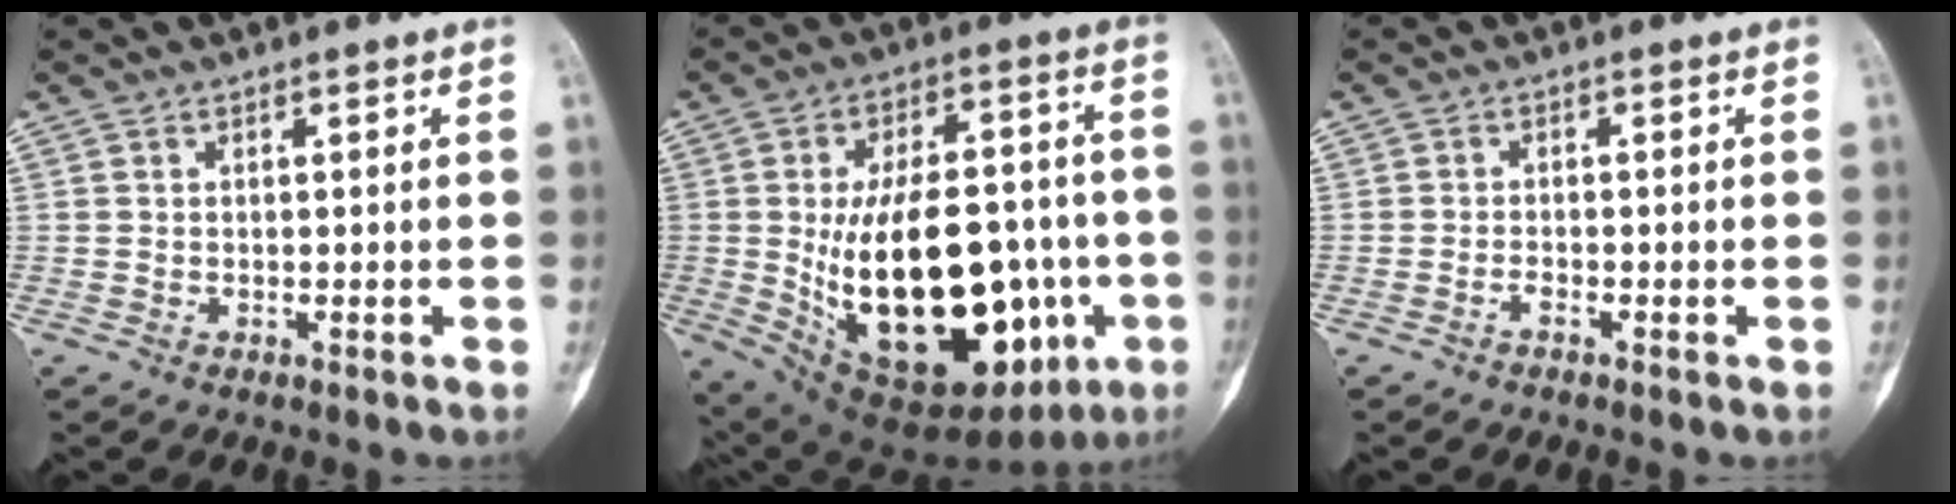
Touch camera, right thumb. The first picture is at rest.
{"total": 31.0, "force": [-5.2, 15.1, 26.6], "torque": [-0.417, -0.003, -0.049]}
{"total": 1.1, "force": [-0.9, 0.3, 0.5], "torque": [-0.008, 0.005, -0.019]}